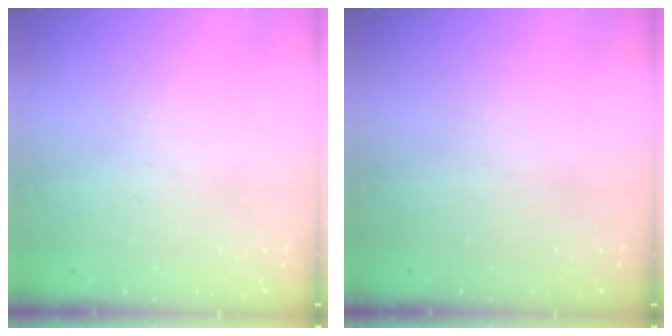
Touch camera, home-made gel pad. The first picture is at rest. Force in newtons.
{"total": 0.0}